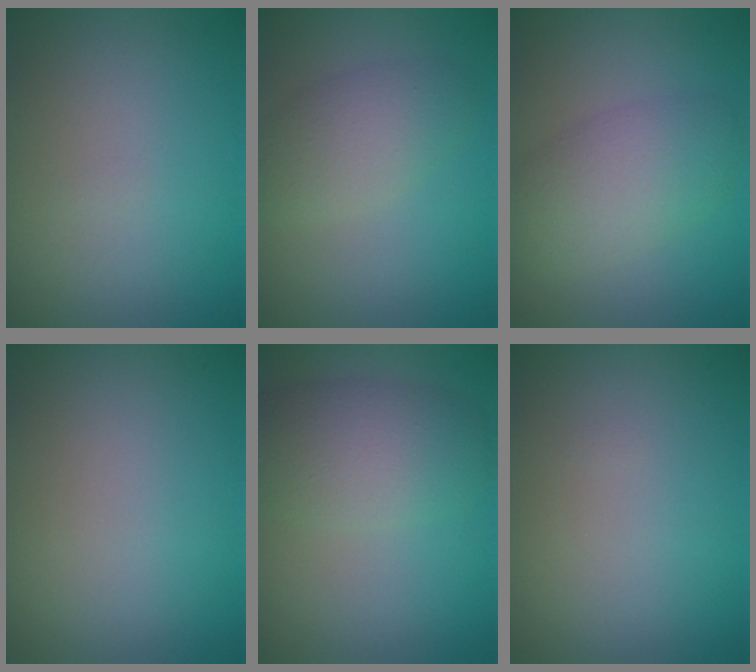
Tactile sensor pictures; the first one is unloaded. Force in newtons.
{"total": 3.7, "press": 3.7, "slide": 0.1}
{"total": 5.0, "press": 5.0, "slide": 0.1}
{"total": 0.0}
{"total": 5.4, "press": 5.4, "slide": 0.5}
{"total": 0.0}